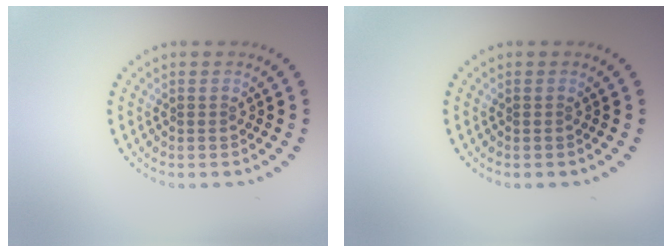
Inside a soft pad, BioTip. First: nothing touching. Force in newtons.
{"total": 0.0}